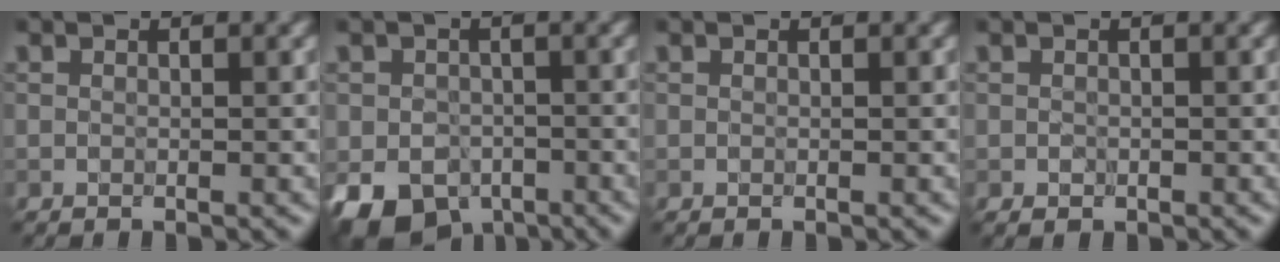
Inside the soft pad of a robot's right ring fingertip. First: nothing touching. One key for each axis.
{"total": 6.5, "fx": -3.4, "fy": 4.8, "fz": 2.8, "tx": -0.043, "ty": -0.022, "tz": -0.054}
{"total": 0.0}
{"total": 0.6, "fx": -0.1, "fy": 0.6, "fz": 0.1, "tx": 0.003, "ty": -0.003, "tz": -0.003}